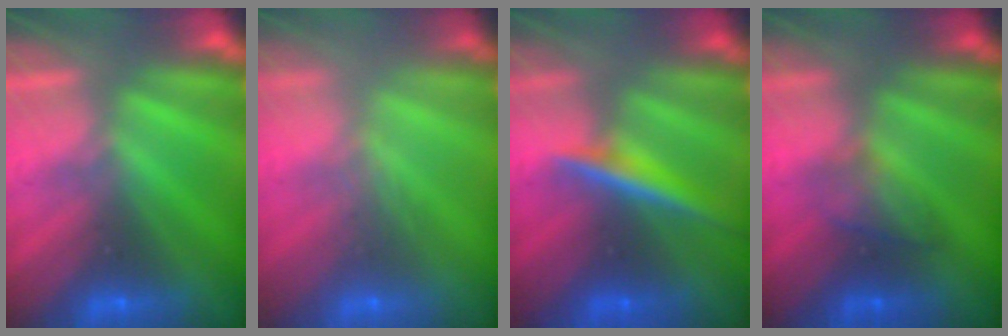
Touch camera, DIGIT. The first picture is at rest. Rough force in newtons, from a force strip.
{"total": 2.4}
{"total": 3.7}
{"total": 2.2}